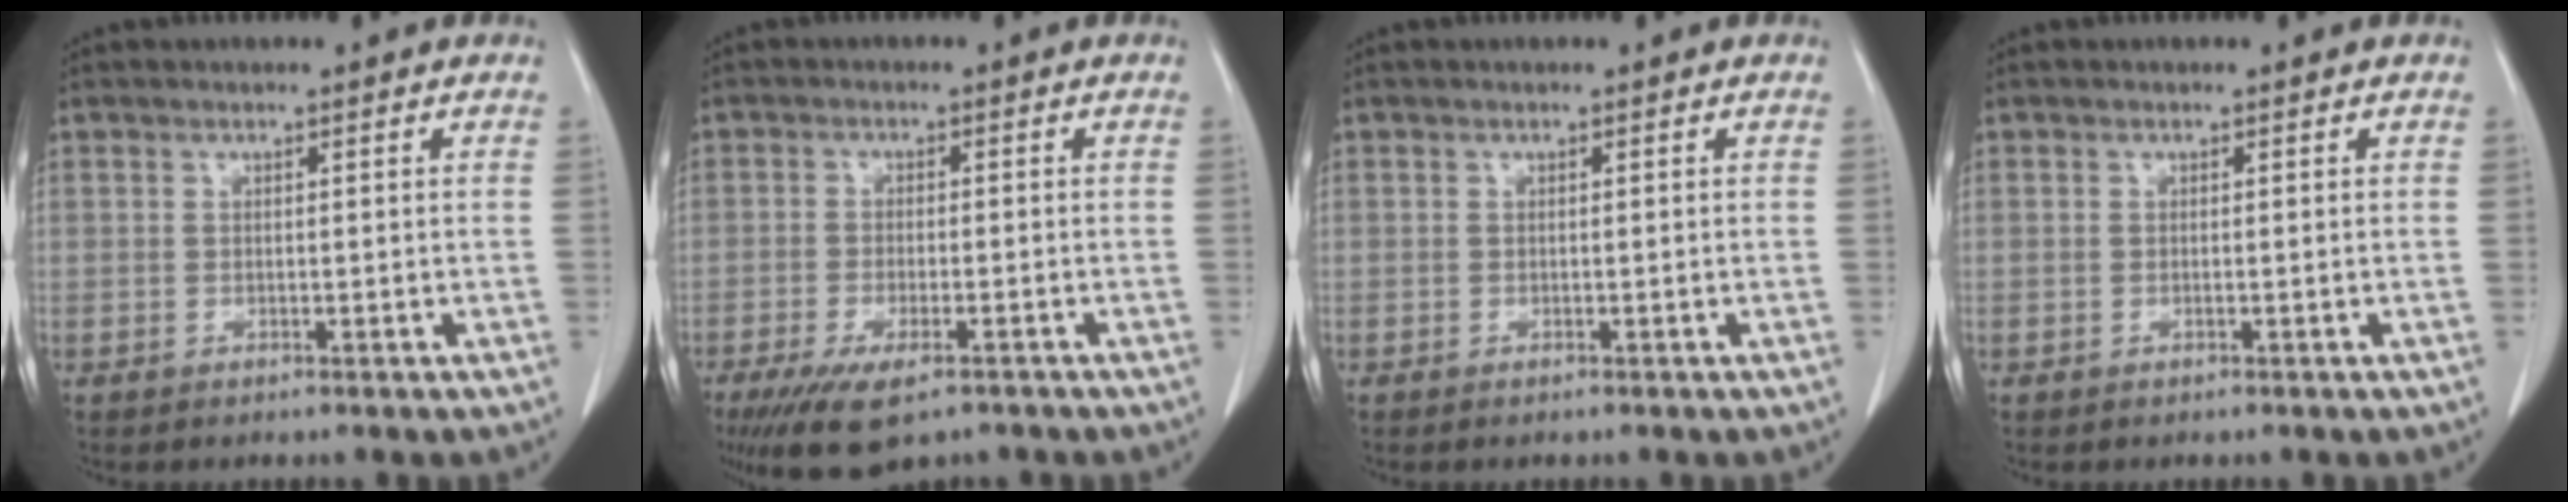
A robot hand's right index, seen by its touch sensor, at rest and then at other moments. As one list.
[{"total": 8.7, "force": [-5.8, 2.8, 5.9], "torque": [-0.095, -0.016, -0.089]}, {"total": 0.0}, {"total": 0.0}]